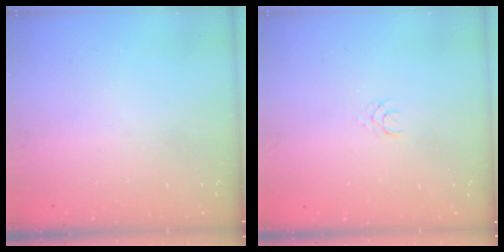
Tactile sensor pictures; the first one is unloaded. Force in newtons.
{"total": 1.5, "press": 1.5, "slide": 0.2}